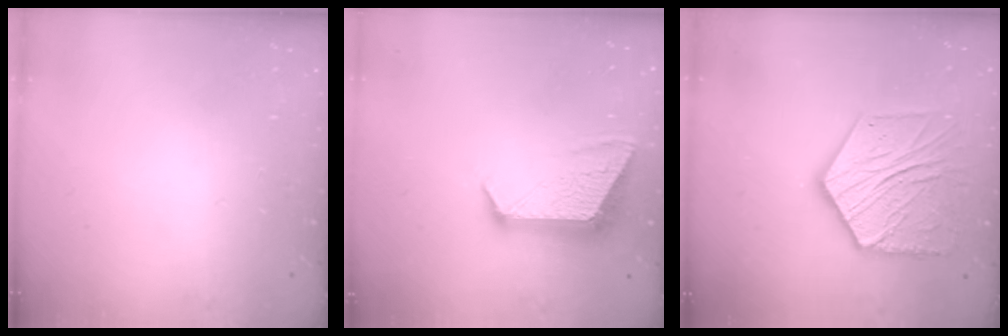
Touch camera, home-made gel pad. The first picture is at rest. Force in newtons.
{"total": 12.1, "press": 12.1, "slide": 1.0}
{"total": 18.5, "press": 18.4, "slide": 1.4}